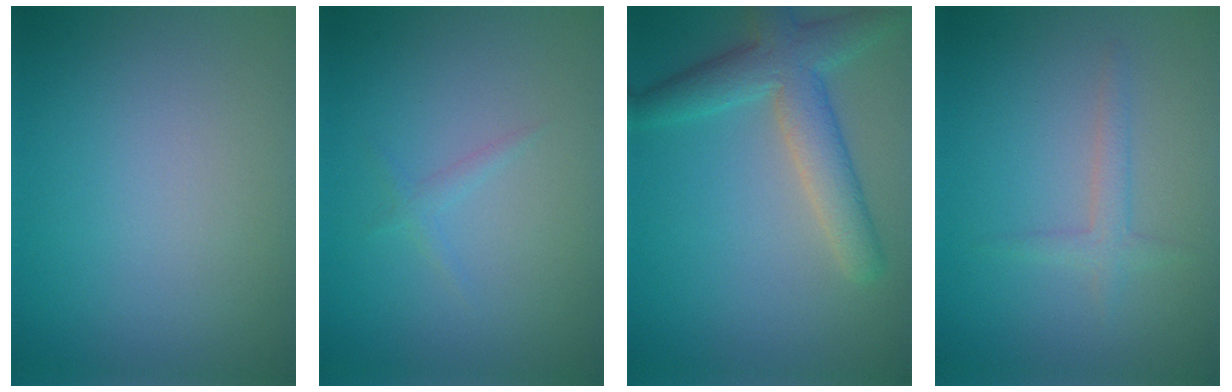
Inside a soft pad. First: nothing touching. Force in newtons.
{"total": 0.7, "press": 0.7, "slide": 0.1}
{"total": 5.2, "press": 5.2, "slide": 0.2}
{"total": 1.6, "press": 1.6, "slide": 0.1}